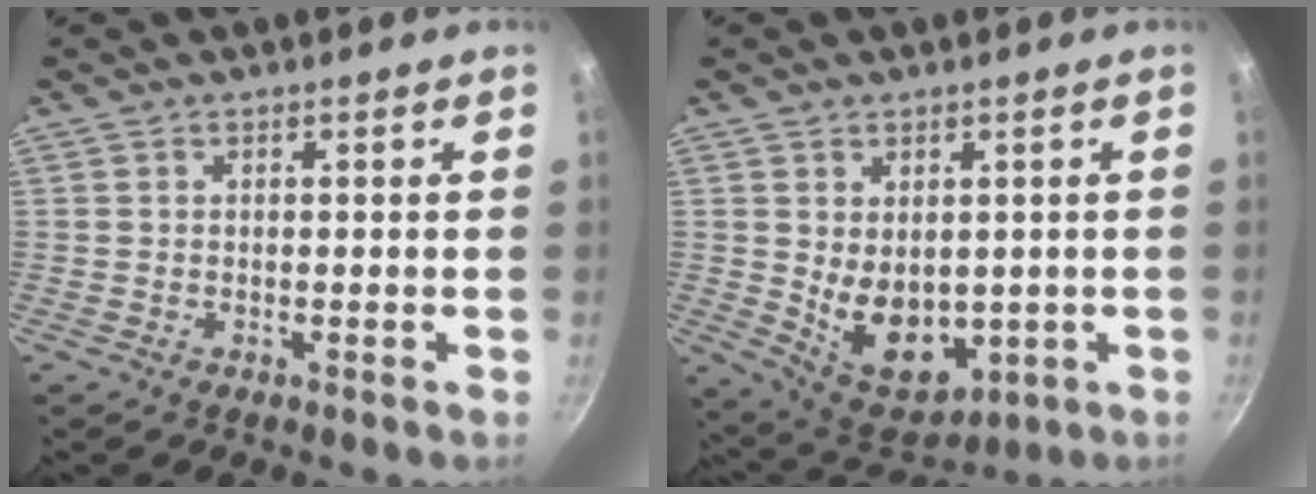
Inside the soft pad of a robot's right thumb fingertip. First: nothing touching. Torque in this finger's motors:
{"motor_torque": [-0.12, 1.05, 0.47, 0.67, 0.12]}